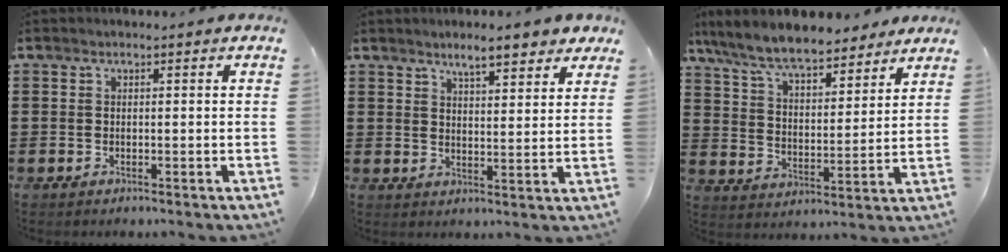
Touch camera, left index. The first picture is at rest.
{"total": 5.6, "force": [4.7, 1.1, 2.7], "torque": [-0.049, -0.011, 0.081]}
{"total": 9.0, "force": [8.0, 1.5, 3.8], "torque": [-0.106, -0.037, 0.143]}